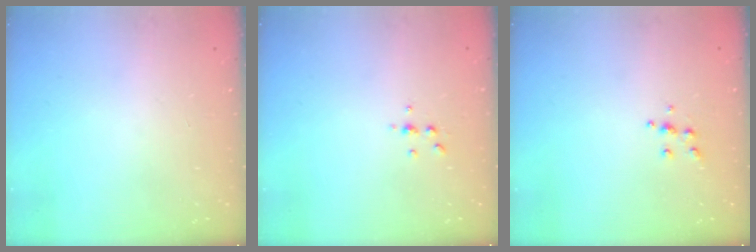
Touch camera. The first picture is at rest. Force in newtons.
{"total": 3.8, "press": 3.7, "slide": 0.5}
{"total": 5.3, "press": 5.2, "slide": 0.5}